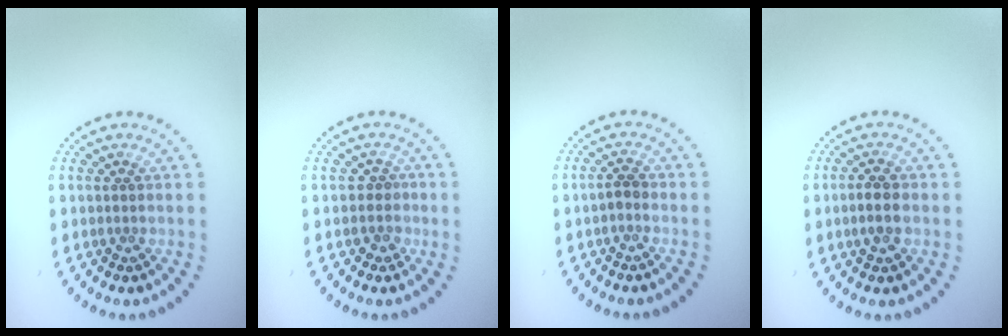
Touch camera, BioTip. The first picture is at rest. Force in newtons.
{"total": 1.5, "press": 1.2, "slide": 0.9}
{"total": 0.9, "press": 0.8, "slide": 0.4}
{"total": 2.1, "press": 2.0, "slide": 0.5}